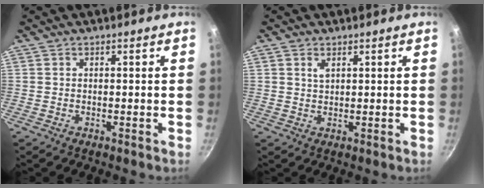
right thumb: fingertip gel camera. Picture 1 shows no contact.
{"total": 1.1, "force": [0.5, 0.8, 0.5], "torque": [-0.009, 0.002, 0.009]}